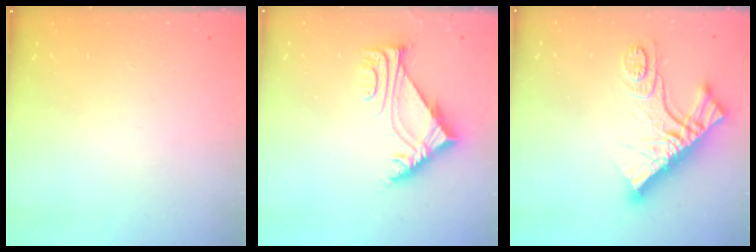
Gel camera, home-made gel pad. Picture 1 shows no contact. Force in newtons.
{"total": 6.3, "press": 6.3, "slide": 0.3}
{"total": 16.3, "press": 16.3, "slide": 1.4}